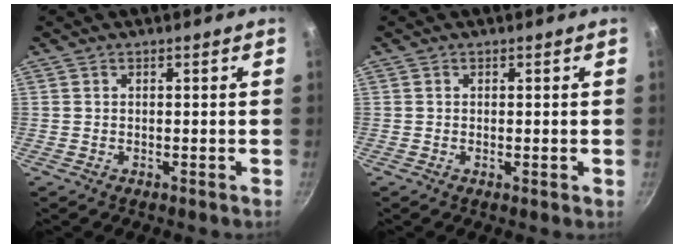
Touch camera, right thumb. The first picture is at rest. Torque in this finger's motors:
{"motor_torque": [-0.48, -0.02, -0.58, 0.11, -0.06]}